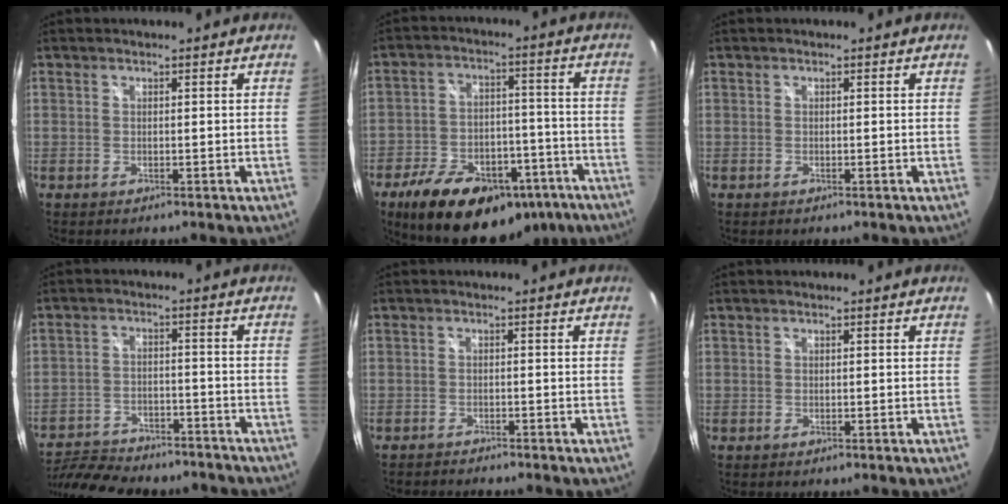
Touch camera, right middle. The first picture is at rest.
{"total": 24.2, "force": [-15.6, 12.5, 13.6], "torque": [-0.251, 0.004, -0.214]}
{"total": 0.0}
{"total": 18.1, "force": [-15.4, 5.9, 7.5], "torque": [-0.165, -0.012, -0.228]}
{"total": 2.2, "force": [-2.1, 0.0, 0.4], "torque": [-0.019, -0.012, -0.039]}
{"total": 0.0}